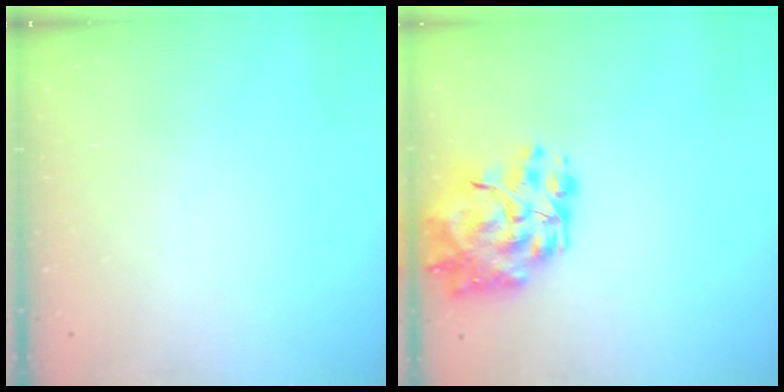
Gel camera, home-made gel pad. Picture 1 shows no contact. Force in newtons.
{"total": 14.2, "press": 13.6, "slide": 4.0}